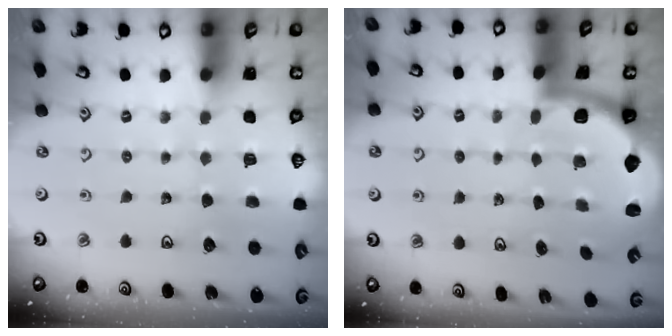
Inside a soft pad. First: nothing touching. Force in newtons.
{"total": 1.9, "press": 1.8, "slide": 0.5}